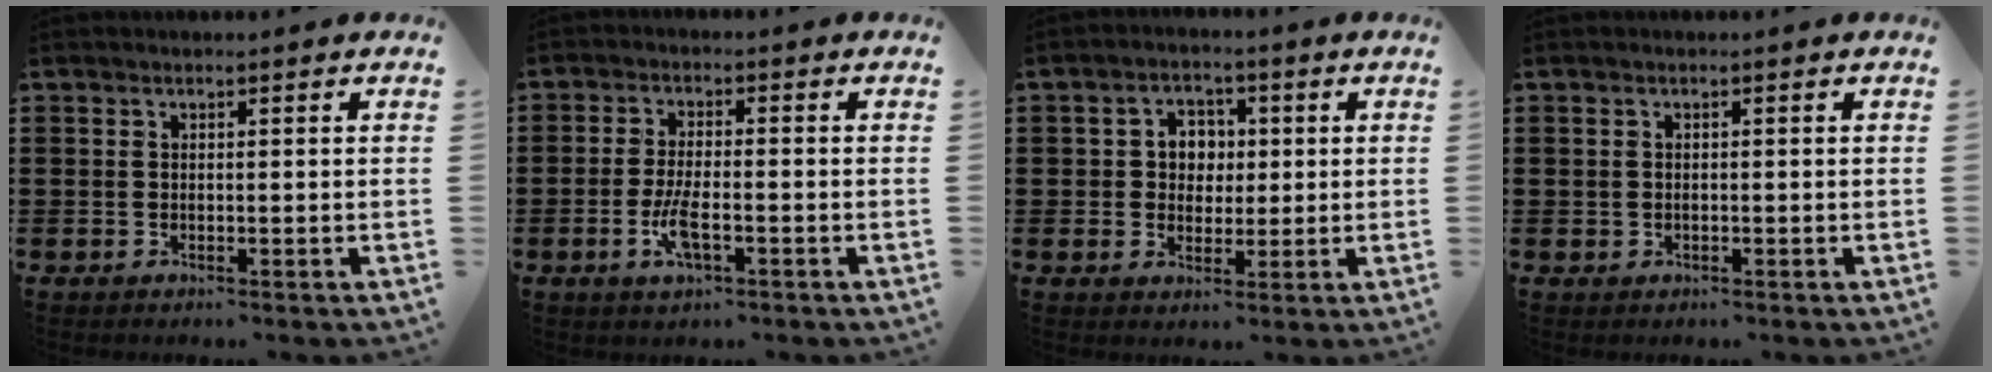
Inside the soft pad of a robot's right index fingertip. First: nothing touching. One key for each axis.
{"total": 4.9, "fx": -1.8, "fy": 1.5, "fz": 4.3, "tx": -0.092, "ty": -0.002, "tz": -0.037}
{"total": 4.3, "fx": 0.3, "fy": 3.9, "fz": 1.7, "tx": -0.042, "ty": 0.011, "tz": -0.001}
{"total": 0.6, "fx": 0.0, "fy": 0.5, "fz": 0.2, "tx": -0.006, "ty": 0.004, "tz": 0.000}